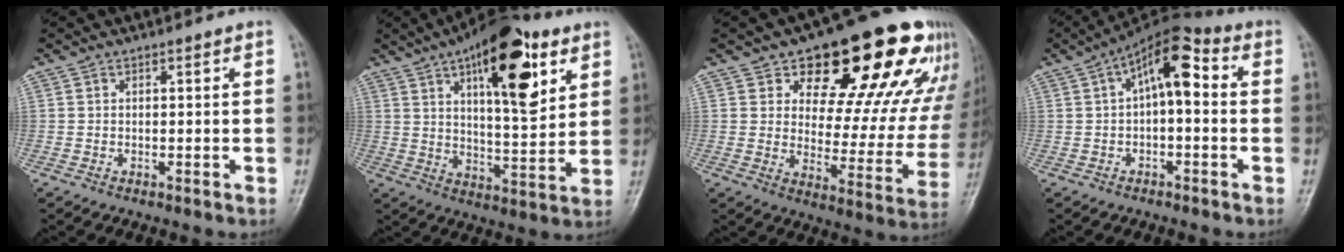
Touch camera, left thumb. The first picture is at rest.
{"total": 19.4, "force": [8.8, 7.5, 15.6], "torque": [-0.197, -0.030, 0.134]}
{"total": 24.0, "force": [14.5, 11.0, 15.6], "torque": [-0.156, -0.055, 0.199]}
{"total": 10.3, "force": [1.6, 4.7, 9.1], "torque": [-0.130, 0.039, 0.010]}